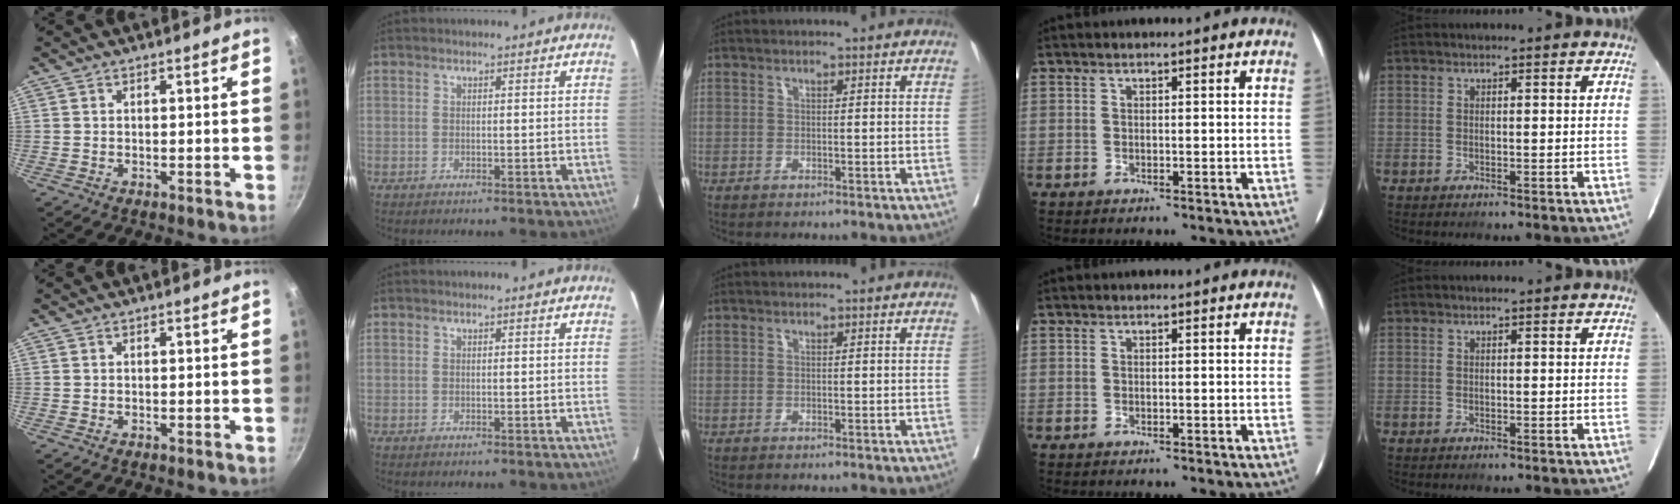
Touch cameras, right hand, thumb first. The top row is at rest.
{}